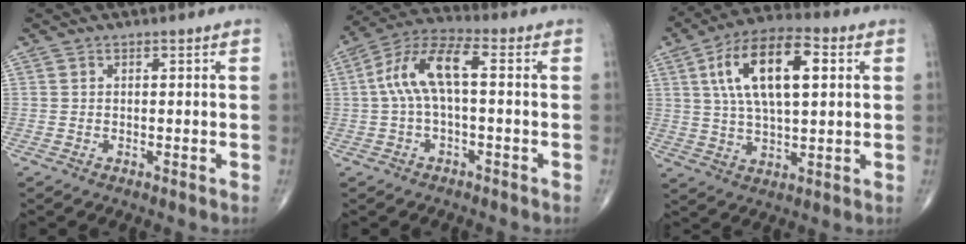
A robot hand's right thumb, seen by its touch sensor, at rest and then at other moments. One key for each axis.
{"total": 10.3, "fx": 0.5, "fy": 3.9, "fz": 9.5, "tx": -0.202, "ty": 0.041, "tz": 0.004}
{"total": 16.4, "fx": 4.5, "fy": 7.1, "fz": 14.1, "tx": -0.244, "ty": 0.010, "tz": 0.073}